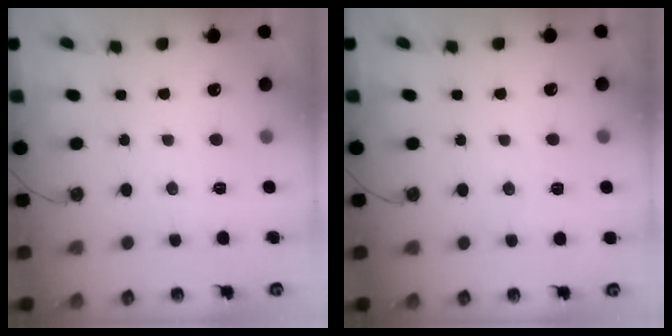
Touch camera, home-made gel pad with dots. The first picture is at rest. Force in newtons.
{"total": 4.6, "press": 4.6, "slide": 0.8}